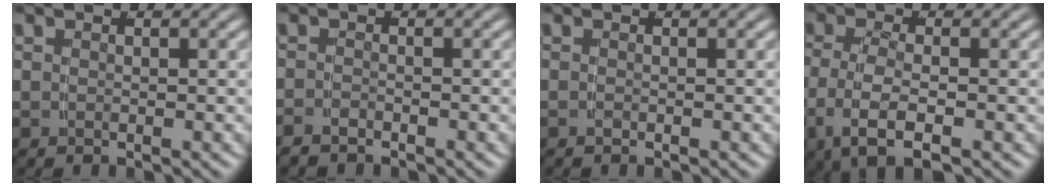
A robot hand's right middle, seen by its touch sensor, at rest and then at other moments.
{"total": 1.7, "force": [-1.5, 0.6, 0.2], "torque": [-0.013, -0.009, -0.025]}
{"total": 0.5, "force": [-0.5, -0.1, 0.0], "torque": [-0.002, -0.002, -0.008]}
{"total": 5.5, "force": [-1.8, 2.7, 4.4], "torque": [-0.101, -0.019, -0.021]}